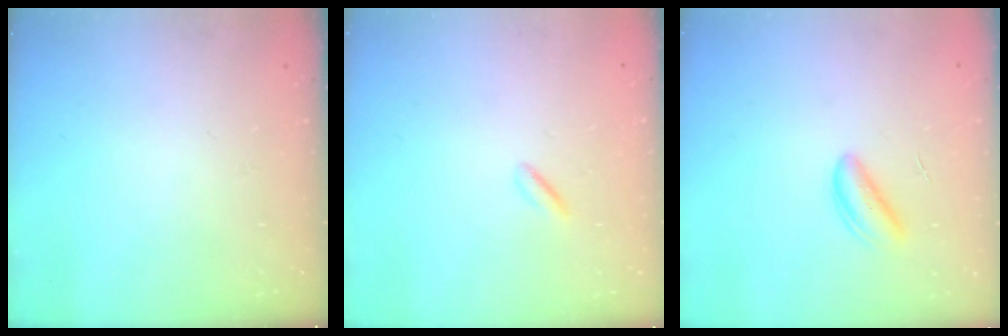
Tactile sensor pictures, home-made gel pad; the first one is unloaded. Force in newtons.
{"total": 1.8, "press": 1.6, "slide": 0.8}
{"total": 2.7, "press": 2.6, "slide": 0.4}